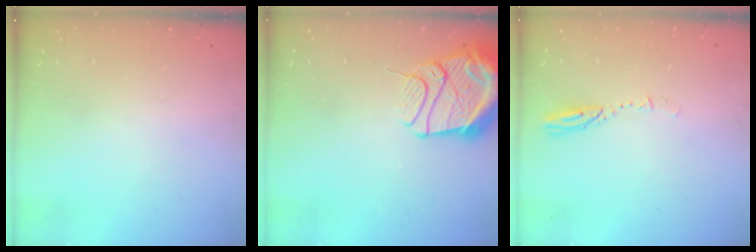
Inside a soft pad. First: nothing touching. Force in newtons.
{"total": 14.8, "press": 14.7, "slide": 1.7}
{"total": 3.1, "press": 3.1, "slide": 0.4}